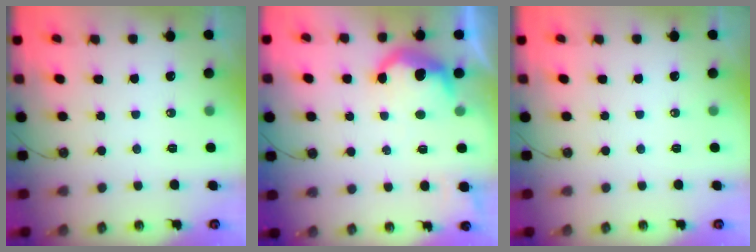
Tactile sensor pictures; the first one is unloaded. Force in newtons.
{"total": 9.9, "press": 9.8, "slide": 0.9}
{"total": 0.0}